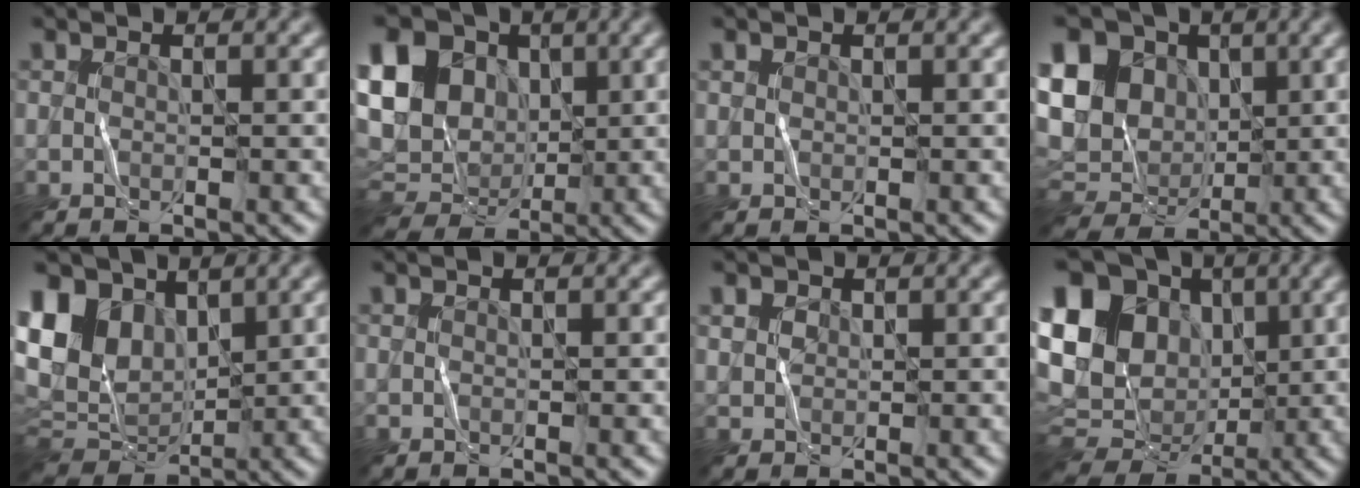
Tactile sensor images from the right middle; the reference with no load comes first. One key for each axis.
{"total": 13.4, "fx": 3.1, "fy": 10.6, "fz": 7.6, "tx": -0.172, "ty": 0.032, "tz": 0.043}
{"total": 0.0}
{"total": 12.2, "fx": 2.8, "fy": 9.9, "fz": 6.5, "tx": -0.150, "ty": 0.028, "tz": 0.037}
{"total": 8.3, "fx": 3.1, "fy": 6.1, "fz": 4.7, "tx": -0.127, "ty": 0.011, "tz": 0.055}
{"total": 0.0}
{"total": 0.8, "fx": 0.4, "fy": 0.6, "fz": -0.3, "tx": -0.001, "ty": 0.005, "tz": 0.009}
{"total": 15.6, "fx": 2.4, "fy": 12.4, "fz": 9.1, "tx": -0.204, "ty": 0.025, "tz": 0.041}